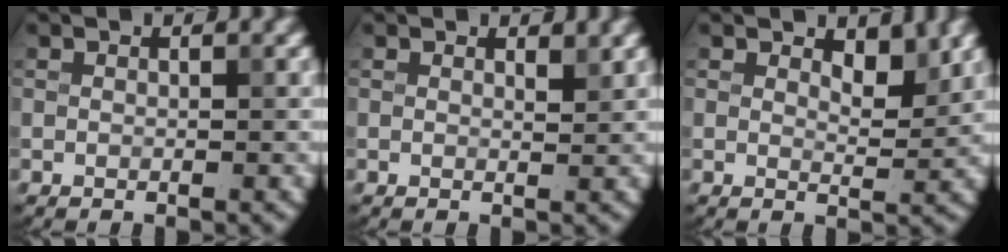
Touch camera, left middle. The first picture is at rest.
{"total": 0.8, "force": [0.6, 0.2, 0.4], "torque": [-0.006, -0.002, 0.011]}
{"total": 2.0, "force": [1.3, 0.7, 1.3], "torque": [-0.020, -0.008, 0.017]}